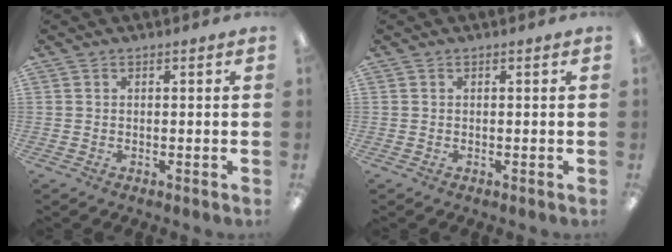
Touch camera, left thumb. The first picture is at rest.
{"total": 0.0}